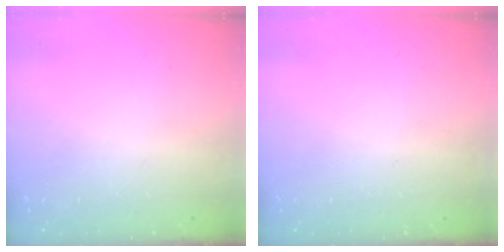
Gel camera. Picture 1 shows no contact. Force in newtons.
{"total": 0.0}